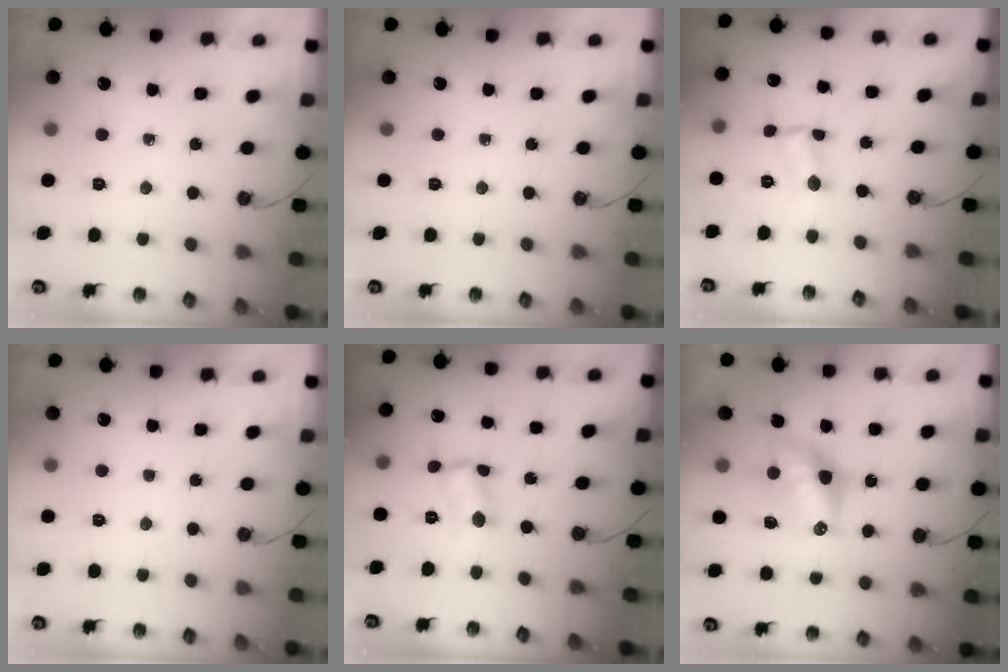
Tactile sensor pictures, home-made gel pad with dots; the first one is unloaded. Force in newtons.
{"total": 0.0}
{"total": 1.9, "press": 1.9, "slide": 0.0}
{"total": 0.0}
{"total": 2.7, "press": 2.7, "slide": 0.1}
{"total": 9.3, "press": 9.3, "slide": 0.8}